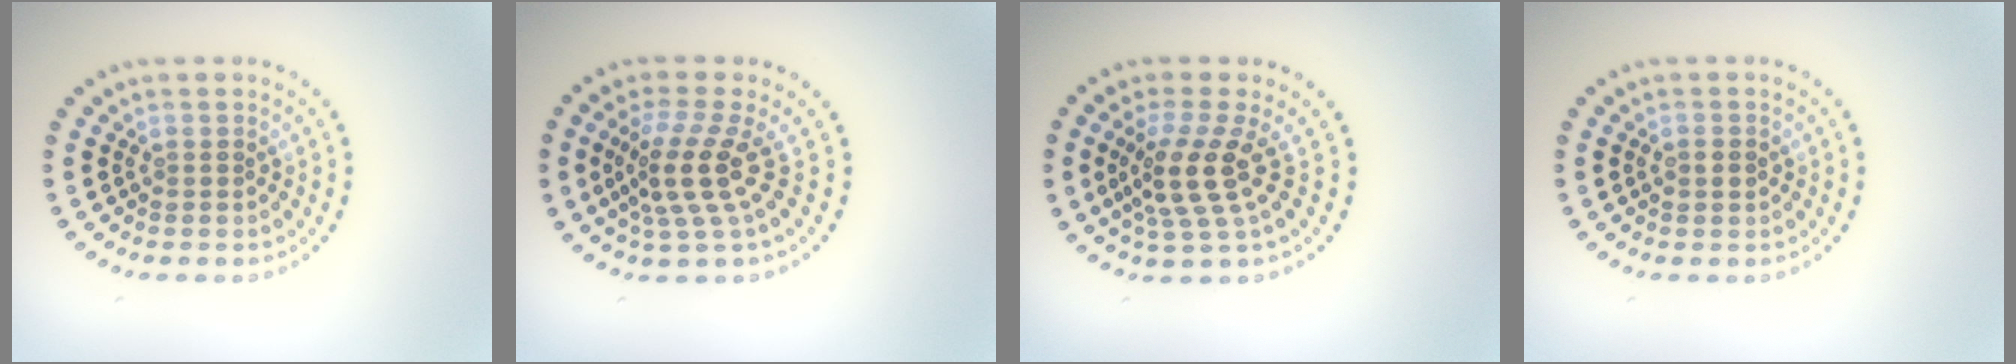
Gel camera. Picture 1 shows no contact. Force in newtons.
{"total": 4.0, "press": 2.8, "slide": 2.8}
{"total": 4.0, "press": 3.0, "slide": 2.7}
{"total": 1.3, "press": 1.3, "slide": 0.2}